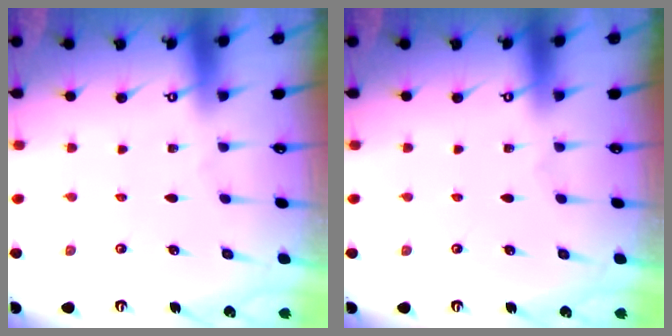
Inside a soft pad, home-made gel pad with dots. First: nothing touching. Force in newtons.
{"total": 0.0}